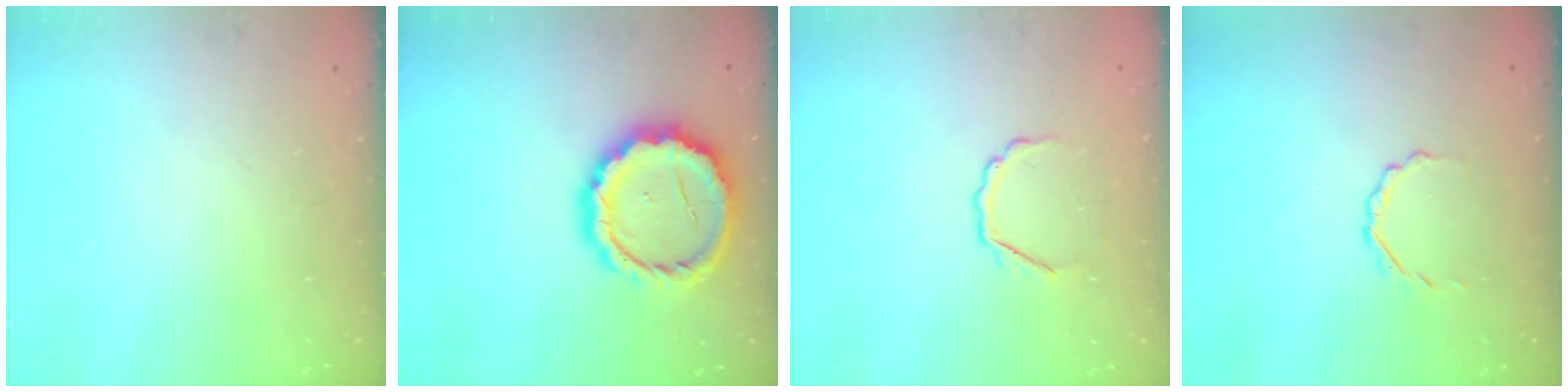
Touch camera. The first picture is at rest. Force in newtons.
{"total": 14.2, "press": 14.1, "slide": 2.2}
{"total": 4.0, "press": 3.9, "slide": 0.7}
{"total": 2.1, "press": 2.0, "slide": 0.8}